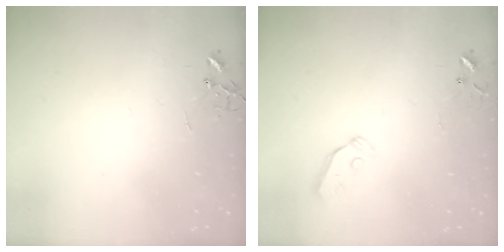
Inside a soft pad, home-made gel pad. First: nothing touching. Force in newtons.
{"total": 3.0, "press": 3.0, "slide": 0.3}